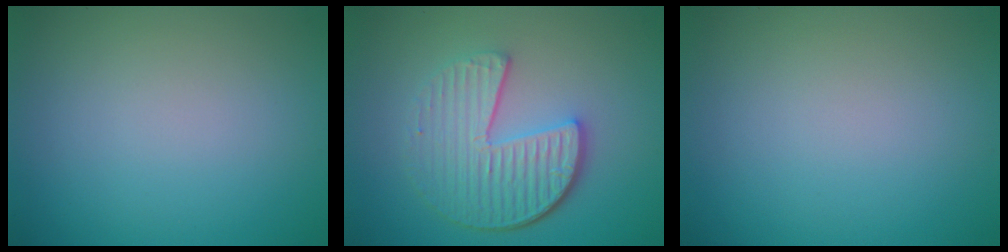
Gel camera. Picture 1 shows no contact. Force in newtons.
{"total": 5.8, "press": 4.2, "slide": 4.0}
{"total": 0.0}